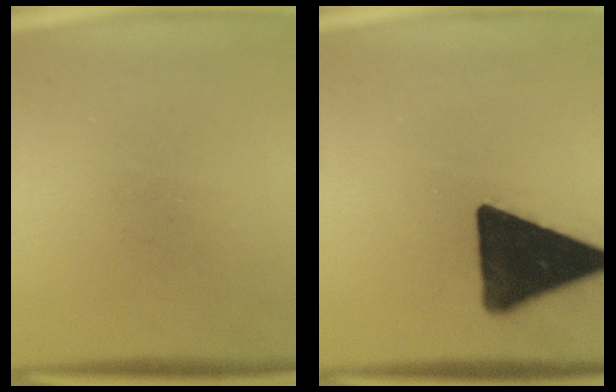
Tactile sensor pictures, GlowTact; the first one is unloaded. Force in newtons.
{"total": 18.1}